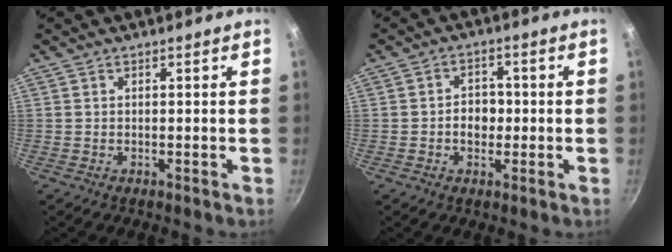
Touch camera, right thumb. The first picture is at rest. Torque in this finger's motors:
{"motor_torque": [-0.04, 0.03, 0.03, 0.02, 0.07]}